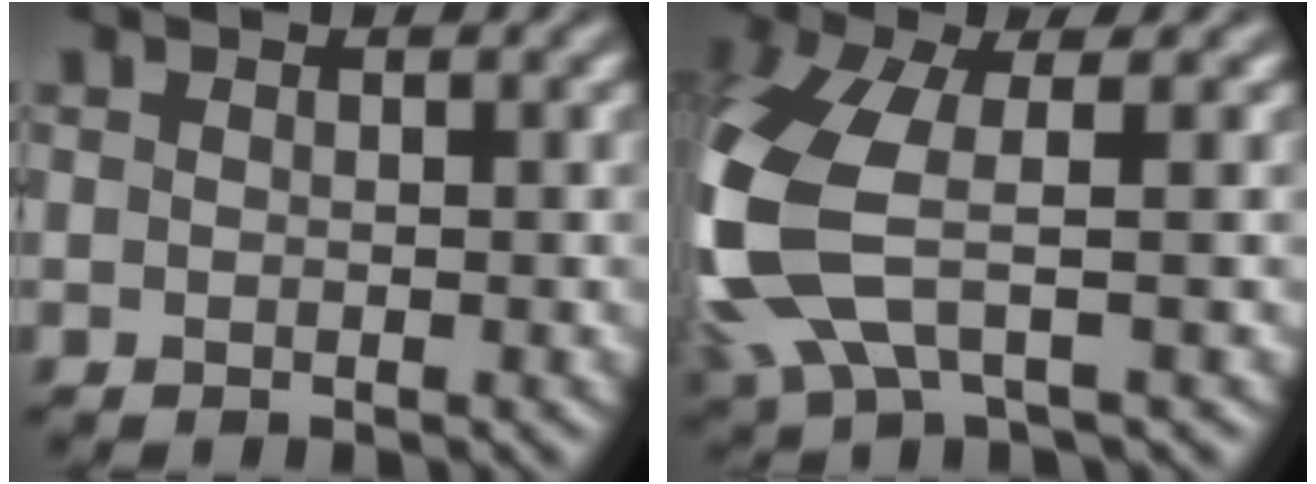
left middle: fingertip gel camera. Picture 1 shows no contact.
{"total": 9.0, "force": [-1.2, 4.2, 7.8], "torque": [-0.223, -0.011, -0.030]}